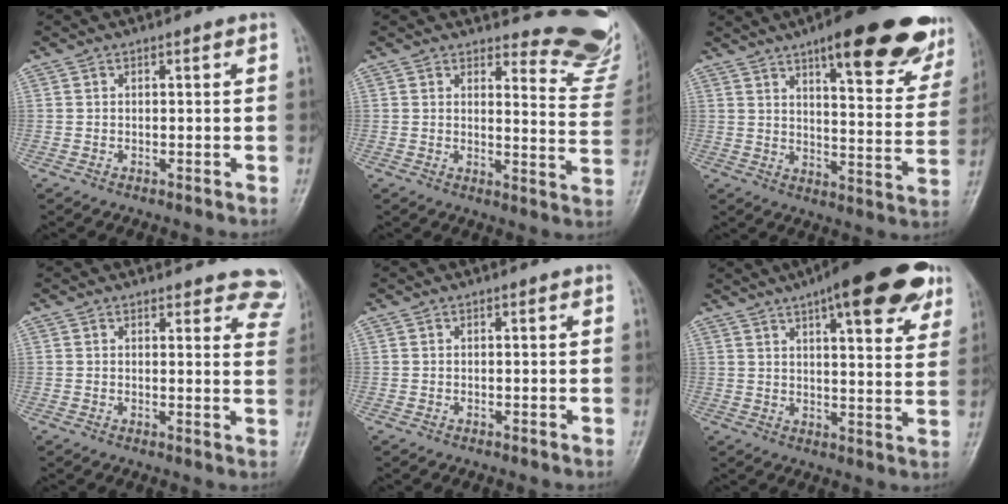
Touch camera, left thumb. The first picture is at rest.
{"total": 13.1, "force": [12.8, 2.6, 1.1], "torque": [0.028, -0.153, 0.118]}
{"total": 23.5, "force": [15.1, 6.6, 16.8], "torque": [-0.183, -0.056, 0.195]}
{"total": 9.1, "force": [8.6, 2.9, 1.0], "torque": [0.046, -0.044, 0.060]}
{"total": 0.0}
{"total": 19.5, "force": [11.6, 5.8, 14.6], "torque": [-0.177, -0.023, 0.150]}